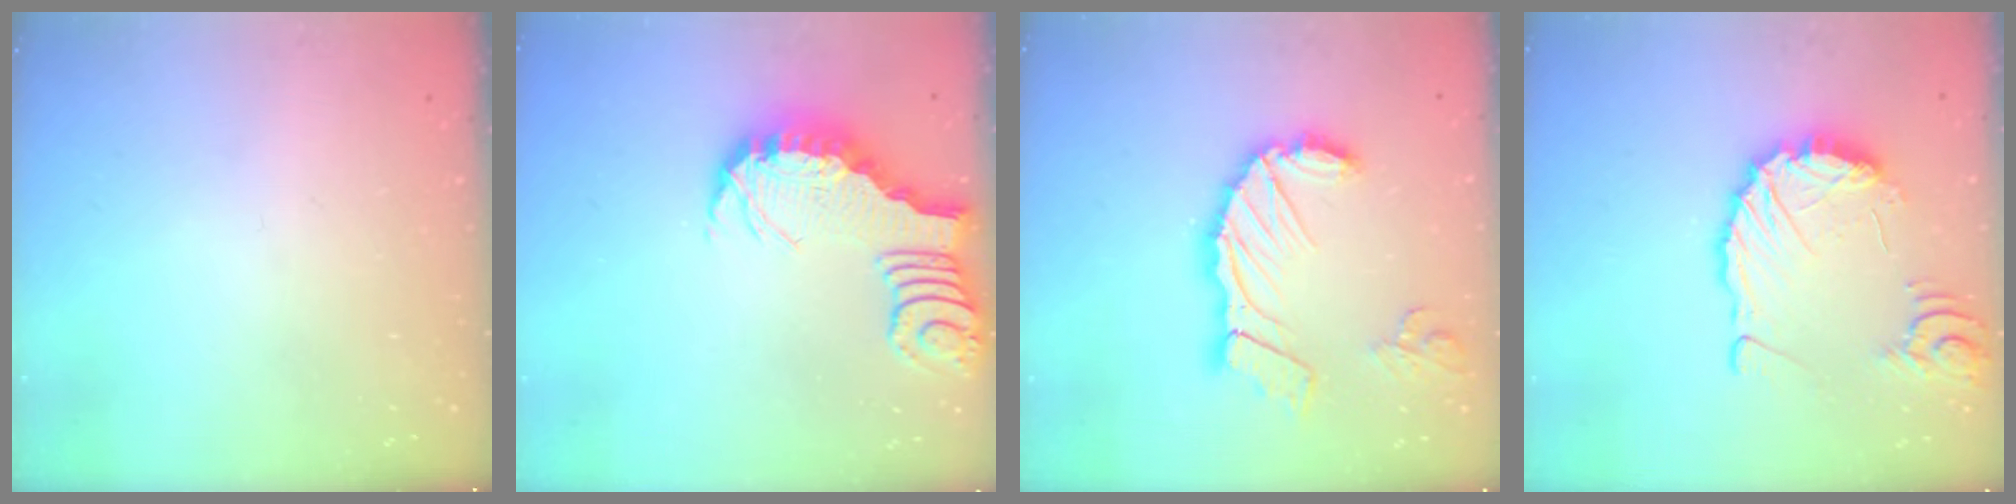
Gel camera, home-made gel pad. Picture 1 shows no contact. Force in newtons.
{"total": 3.0, "press": 2.9, "slide": 0.6}
{"total": 15.6, "press": 15.5, "slide": 1.9}
{"total": 10.3, "press": 10.2, "slide": 1.4}